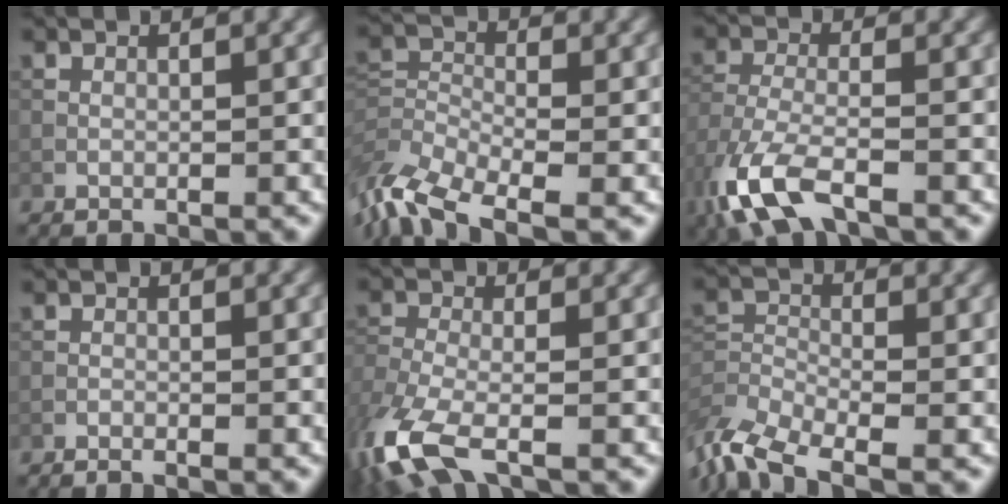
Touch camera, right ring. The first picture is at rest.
{"total": 8.4, "force": [-6.1, 3.3, 4.8], "torque": [-0.103, -0.010, -0.122]}
{"total": 7.6, "force": [-4.6, 2.9, 5.2], "torque": [-0.129, -0.017, -0.101]}
{"total": 0.8, "force": [-0.7, -0.1, 0.3], "torque": [-0.011, 0.003, -0.016]}
{"total": 7.9, "force": [-4.7, 3.0, 5.6], "torque": [-0.141, -0.021, -0.099]}
{"total": 7.7, "force": [-5.8, 2.9, 4.2], "torque": [-0.087, -0.011, -0.118]}